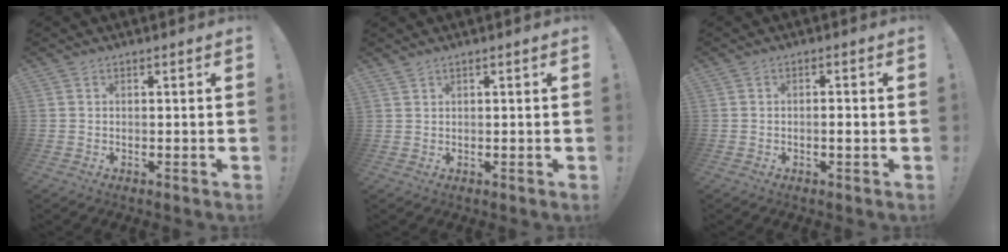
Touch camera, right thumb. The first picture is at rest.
{"total": 1.1, "force": [0.9, 0.2, 0.5], "torque": [-0.009, 0.000, 0.017]}
{"total": 1.8, "force": [-0.7, 0.2, 1.7], "torque": [-0.019, -0.002, -0.014]}